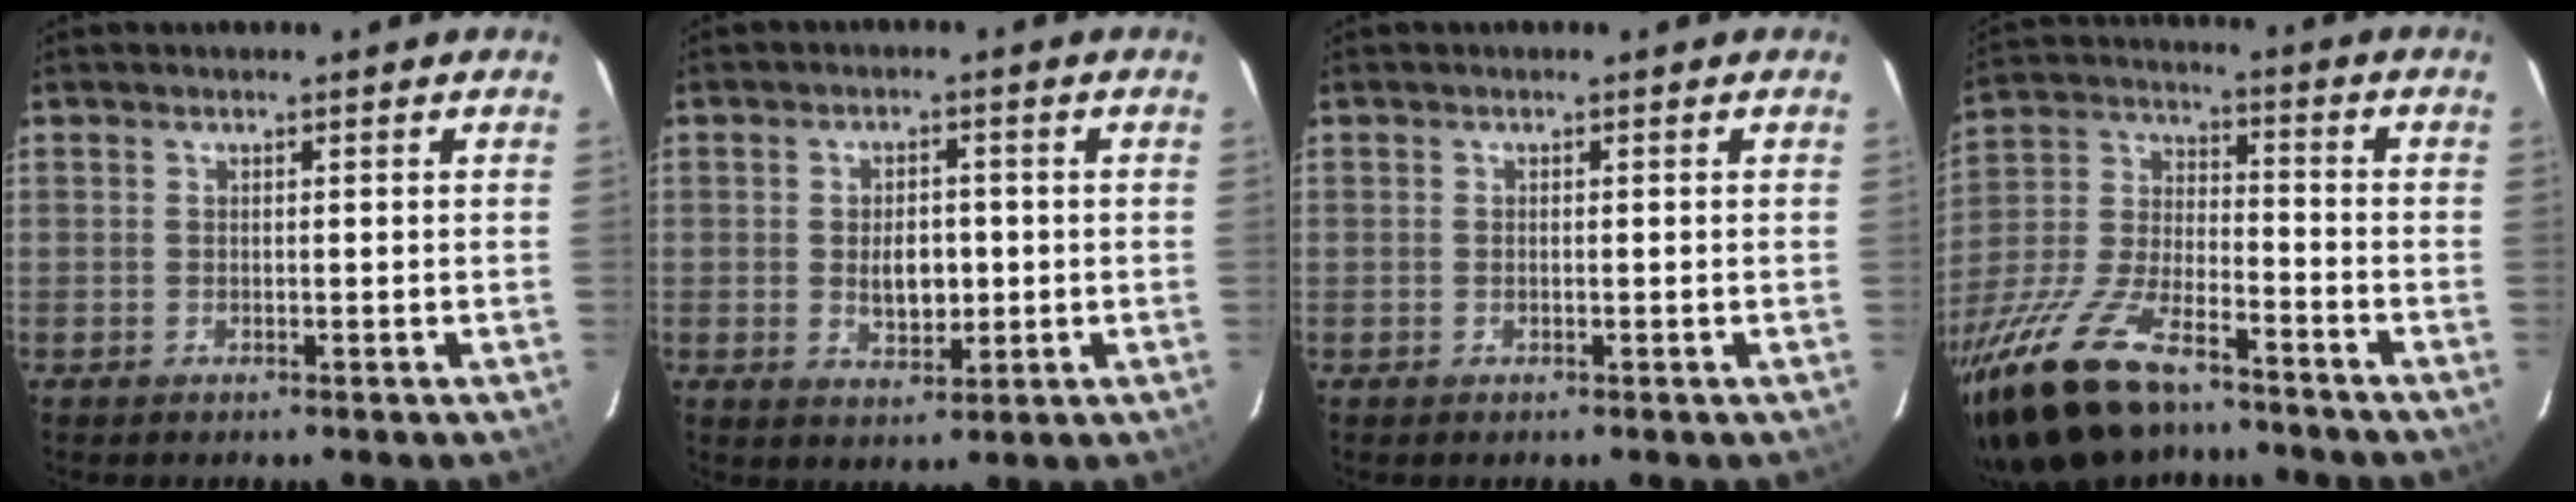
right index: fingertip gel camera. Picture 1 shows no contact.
{"total": 5.6, "force": [-0.3, 3.5, 4.4], "torque": [-0.077, -0.002, 0.001]}
{"total": 0.0}
{"total": 23.2, "force": [-16.9, 8.6, 13.4], "torque": [-0.288, -0.030, -0.300]}